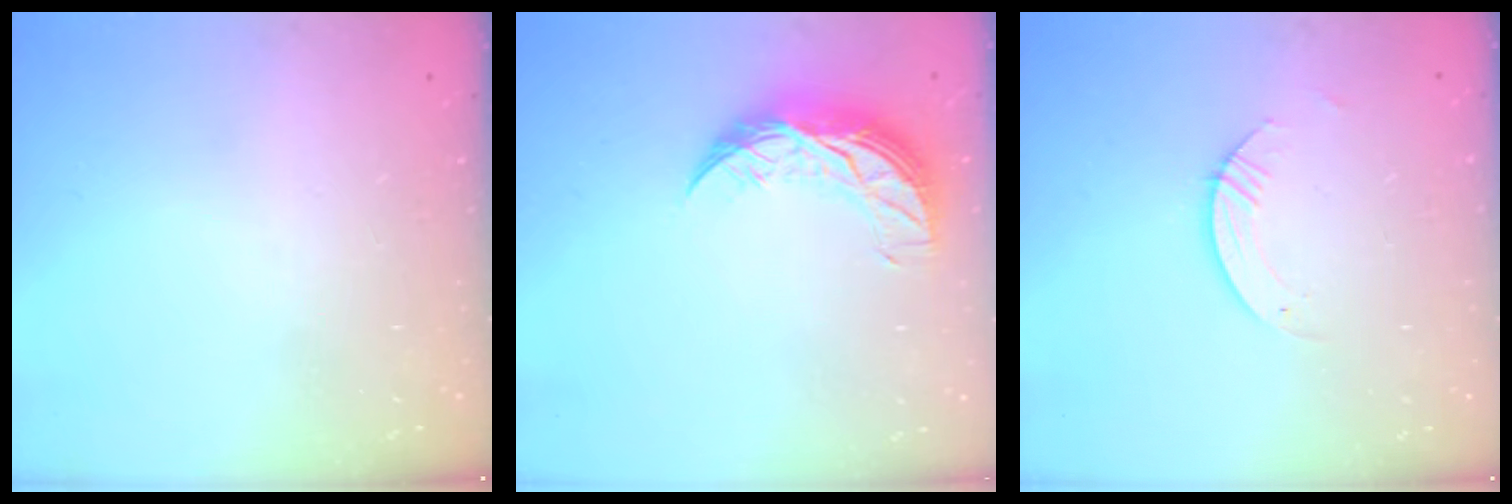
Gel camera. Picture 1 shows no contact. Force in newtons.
{"total": 9.9, "press": 9.9, "slide": 0.5}
{"total": 3.2, "press": 3.2, "slide": 0.3}